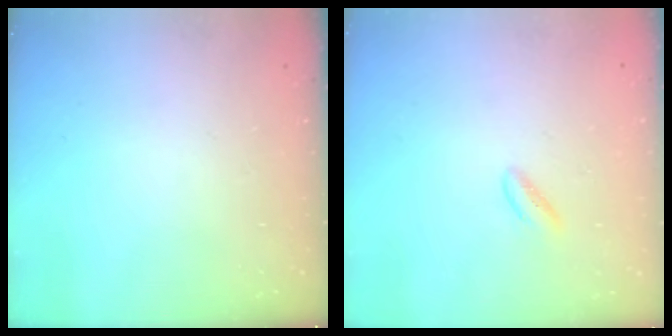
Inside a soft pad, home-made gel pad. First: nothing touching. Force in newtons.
{"total": 1.1, "press": 0.9, "slide": 0.6}